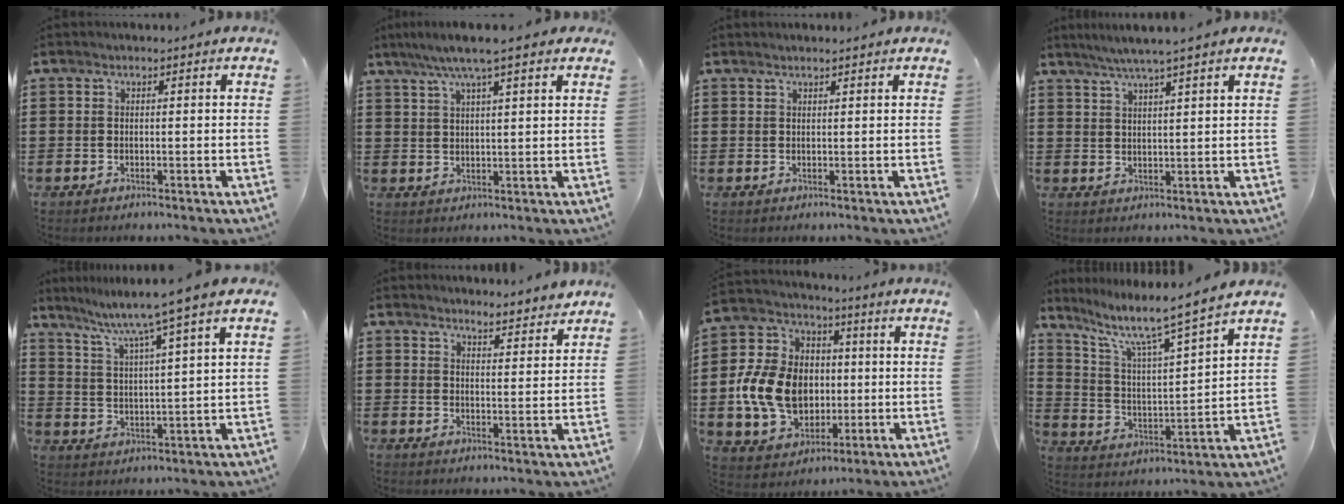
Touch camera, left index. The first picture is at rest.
{"total": 6.2, "force": [4.5, 0.6, 4.2], "torque": [-0.091, -0.004, 0.079]}
{"total": 0.9, "force": [0.8, 0.0, 0.3], "torque": [-0.007, -0.001, 0.016]}
{"total": 4.0, "force": [3.3, -0.7, 2.2], "torque": [-0.050, -0.009, 0.058]}
{"total": 6.6, "force": [5.1, -1.2, 4.0], "torque": [-0.097, -0.033, 0.078]}
{"total": 3.8, "force": [3.8, 0.4, 0.4], "torque": [-0.013, -0.015, 0.068]}
{"total": 12.8, "force": [-1.0, 10.3, 7.5], "torque": [-0.197, 0.027, -0.016]}
{"total": 7.4, "force": [6.0, 0.1, 4.3], "torque": [-0.109, -0.042, 0.093]}